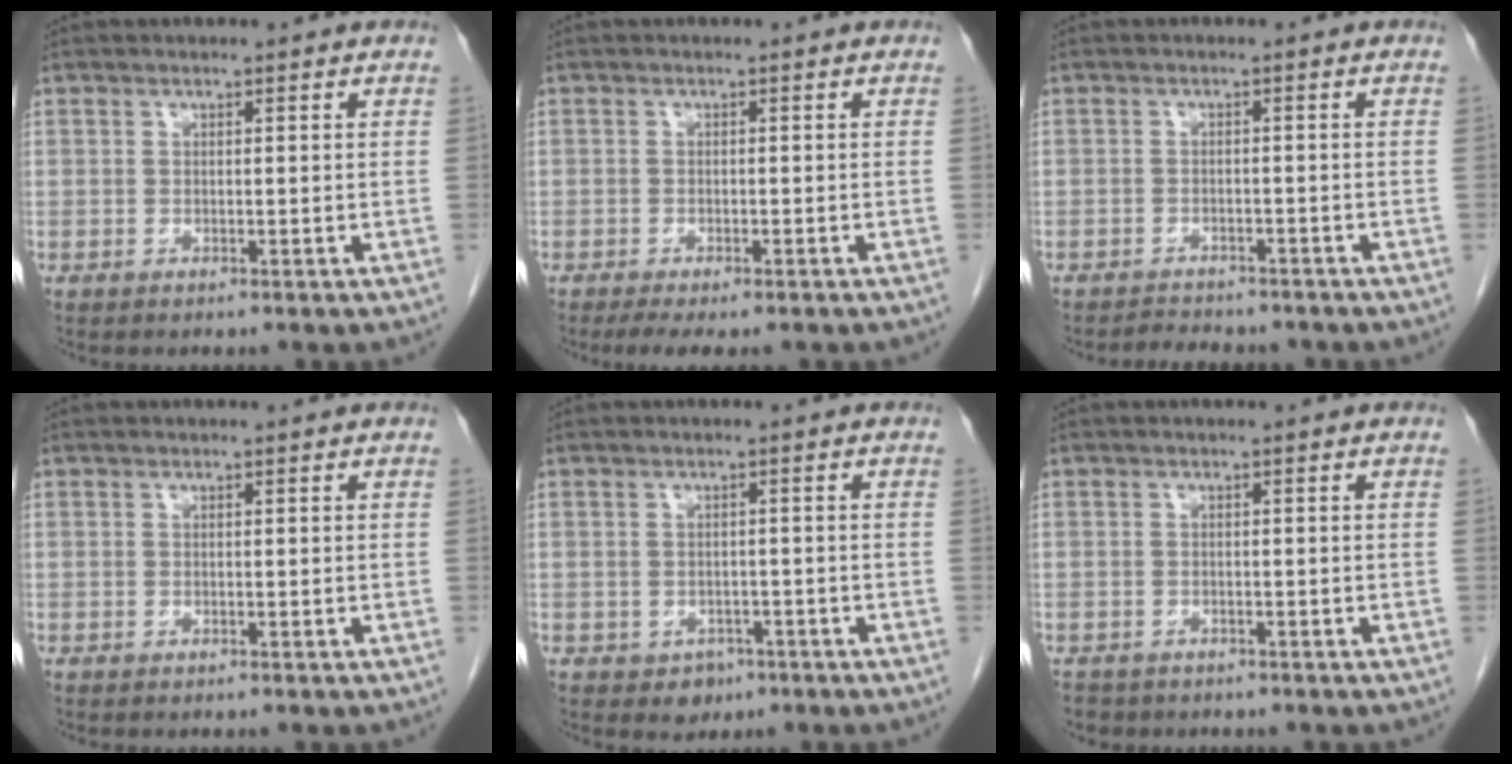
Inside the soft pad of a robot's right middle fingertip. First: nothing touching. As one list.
[{"total": 4.8, "force": [-3.7, 1.5, 2.8], "torque": [-0.041, -0.010, -0.052]}, {"total": 5.4, "force": [-4.9, 1.7, 1.4], "torque": [-0.023, 0.000, -0.064]}, {"total": 0.0}, {"total": 2.6, "force": [-1.4, 2.0, 0.8], "torque": [-0.007, 0.006, -0.011]}, {"total": 2.8, "force": [-2.3, 1.5, 0.4], "torque": [-0.012, 0.000, -0.033]}]